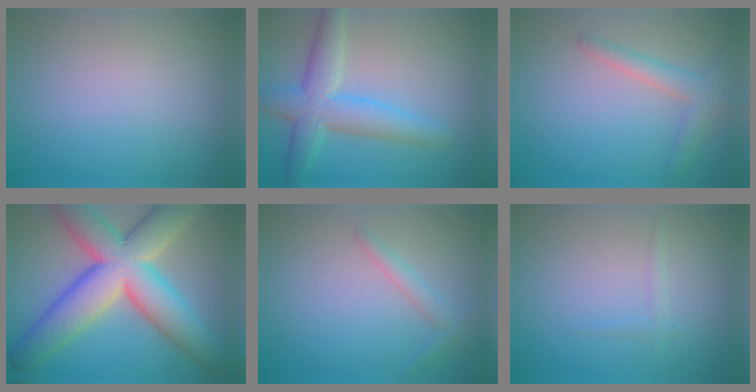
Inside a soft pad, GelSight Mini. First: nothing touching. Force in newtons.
{"total": 5.5, "press": 5.5, "slide": 0.3}
{"total": 2.6, "press": 2.5, "slide": 0.1}
{"total": 13.4, "press": 13.3, "slide": 0.8}
{"total": 1.6, "press": 1.6, "slide": 0.1}
{"total": 0.8, "press": 0.8, "slide": 0.1}